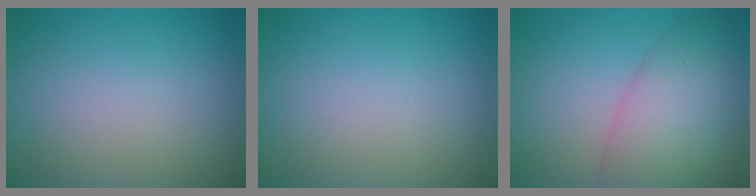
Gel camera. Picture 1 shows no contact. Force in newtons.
{"total": 0.0}
{"total": 7.2, "press": 7.2, "slide": 0.3}